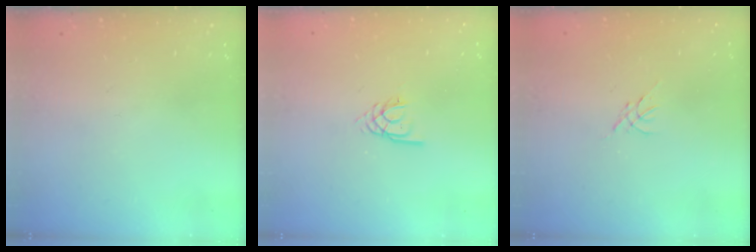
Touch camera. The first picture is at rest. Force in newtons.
{"total": 2.3, "press": 2.3, "slide": 0.2}
{"total": 0.0}